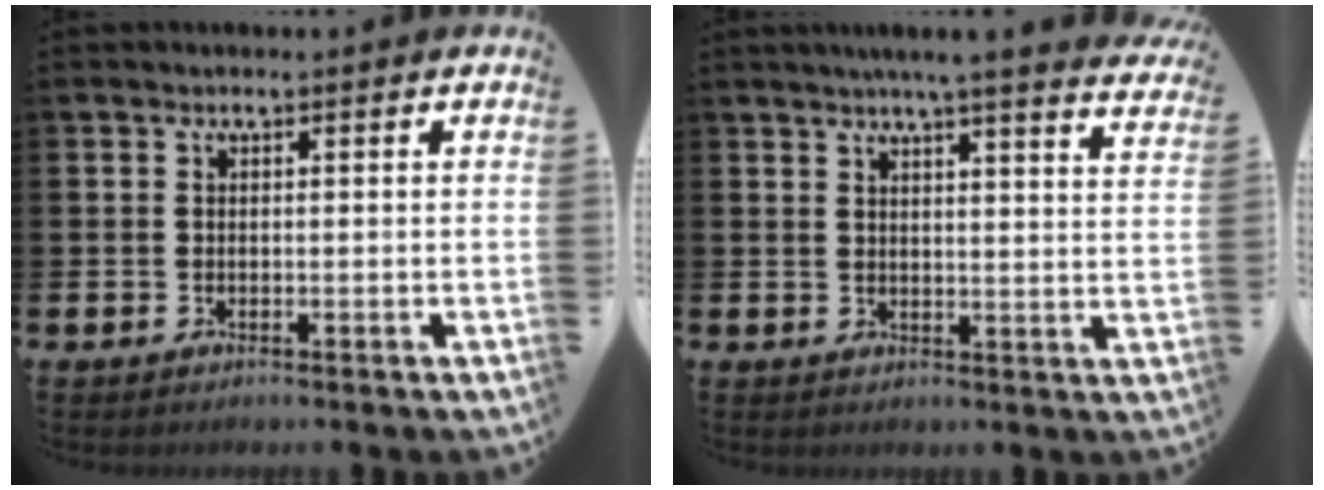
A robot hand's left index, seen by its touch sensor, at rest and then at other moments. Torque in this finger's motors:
{"motor_torque": [1.07, -1.07, 0.30, 0.08]}